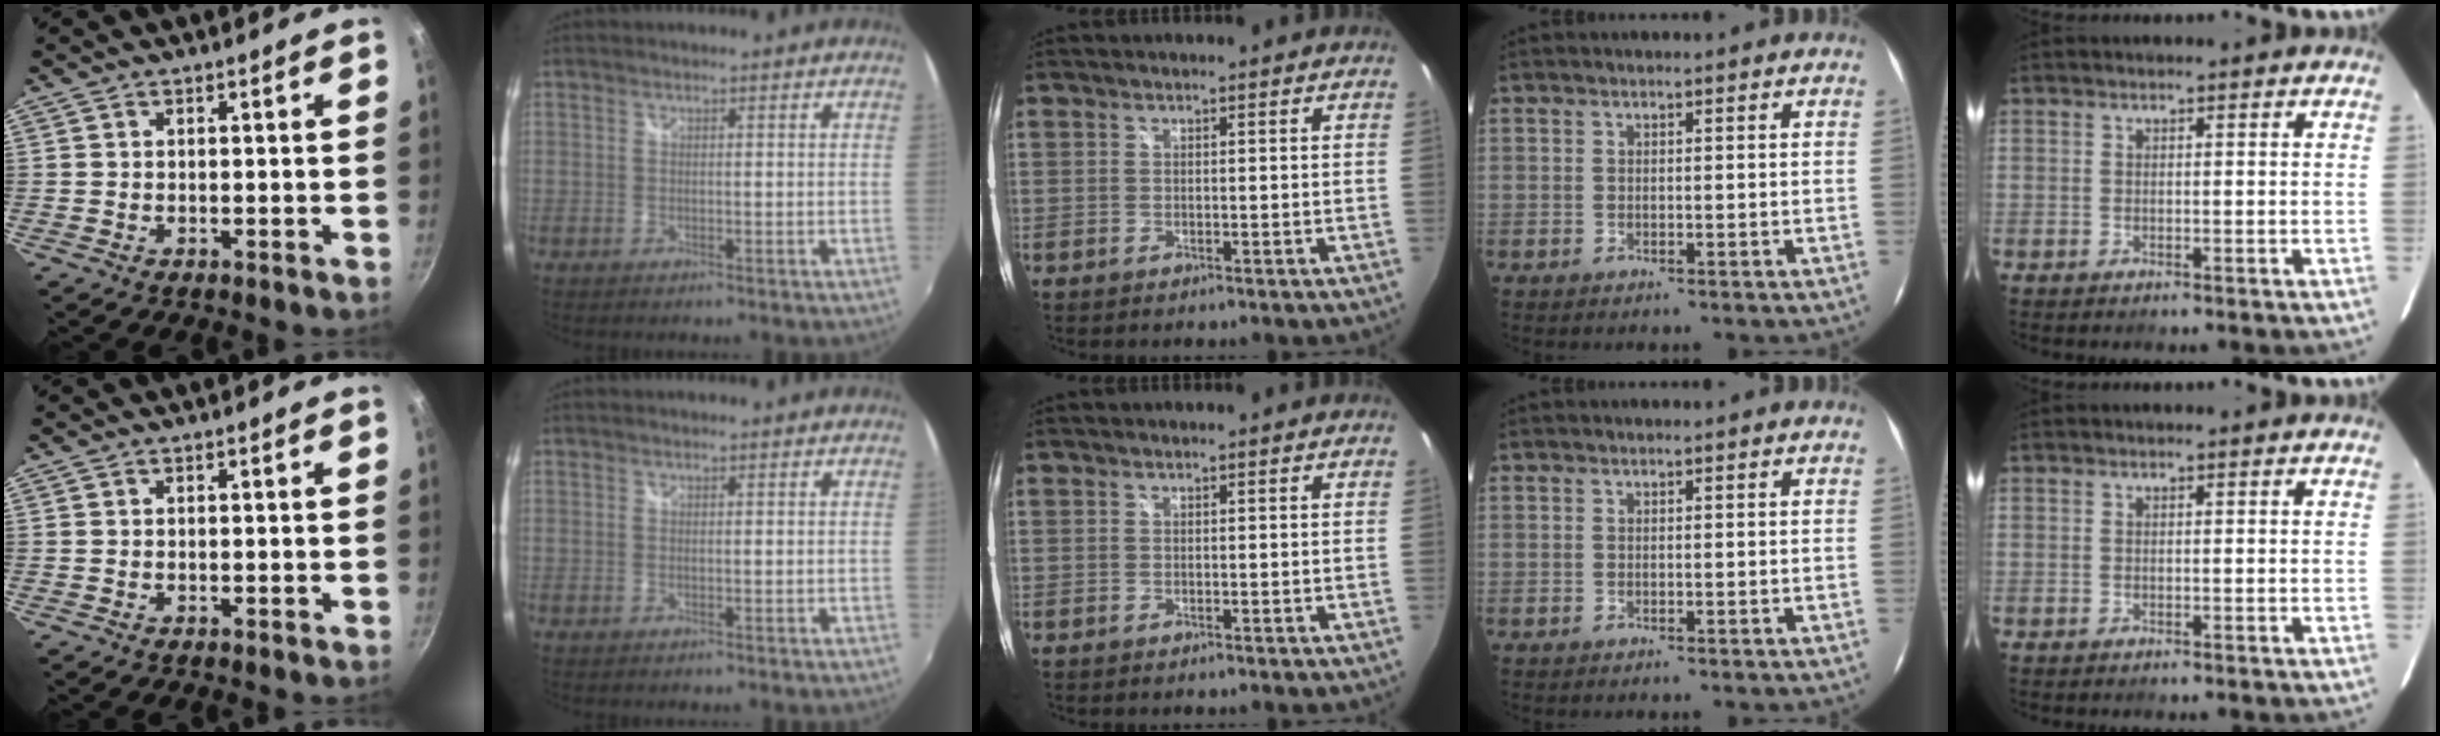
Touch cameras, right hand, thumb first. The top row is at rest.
{}